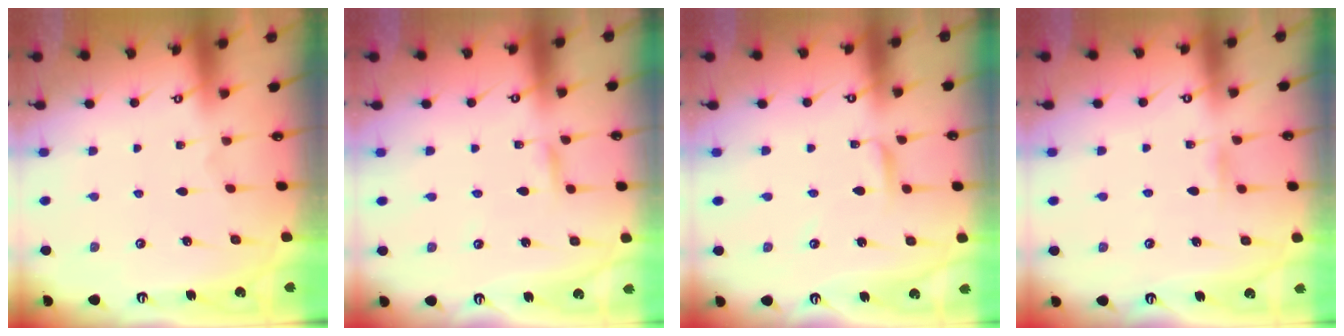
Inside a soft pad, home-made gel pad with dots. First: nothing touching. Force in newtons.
{"total": 2.4, "press": 2.4, "slide": 0.1}
{"total": 2.7, "press": 2.7, "slide": 0.2}
{"total": 4.9, "press": 4.9, "slide": 0.5}